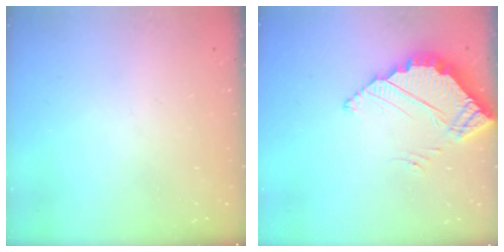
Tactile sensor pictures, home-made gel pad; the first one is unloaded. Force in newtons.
{"total": 5.6, "press": 5.6, "slide": 0.2}